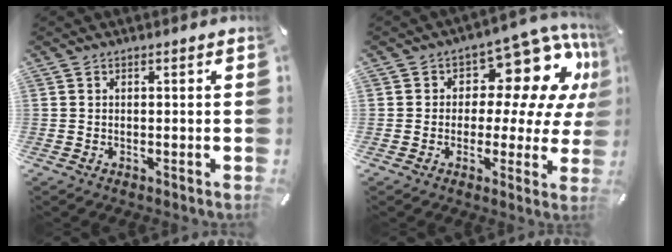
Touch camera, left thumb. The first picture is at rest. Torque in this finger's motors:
{"motor_torque": [0.44, 0.40, 0.68, 0.13, 0.03]}